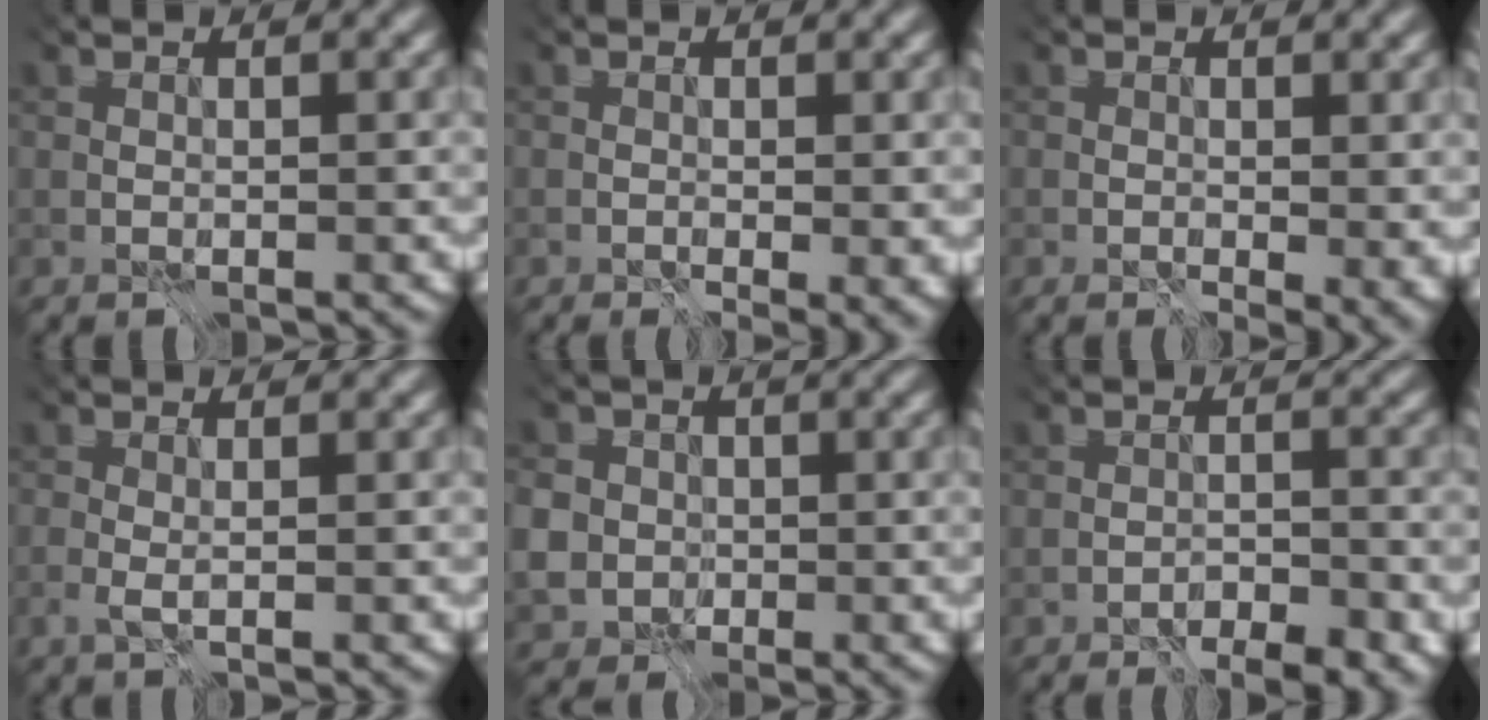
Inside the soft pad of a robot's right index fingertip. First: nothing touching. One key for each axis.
{"total": 1.5, "fx": 0.0, "fy": 0.6, "fz": 1.4, "tx": -0.006, "ty": -0.003, "tz": -0.005}
{"total": 3.7, "fx": 0.8, "fy": 2.0, "fz": 3.0, "tx": -0.022, "ty": -0.002, "tz": 0.012}
{"total": 1.5, "fx": -1.3, "fy": -0.3, "fz": 0.7, "tx": -0.018, "ty": 0.009, "tz": -0.033}
{"total": 9.0, "fx": 0.7, "fy": 8.5, "fz": 3.1, "tx": -0.129, "ty": 0.011, "tz": 0.037}
{"total": 5.4, "fx": -5.3, "fy": 0.6, "fz": 1.1, "tx": 0.018, "ty": -0.004, "tz": -0.078}